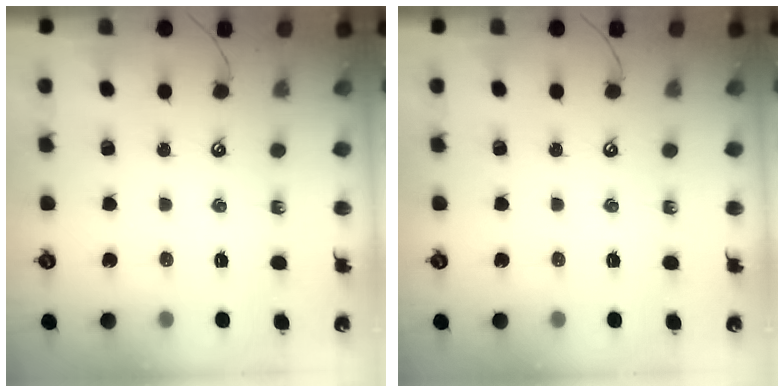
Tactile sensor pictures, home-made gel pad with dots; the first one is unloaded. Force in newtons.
{"total": 0.0}